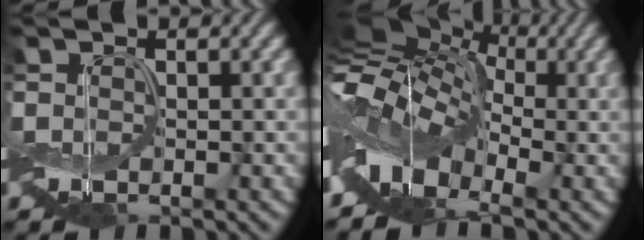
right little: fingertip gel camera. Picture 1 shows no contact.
{"total": 11.7, "force": [-1.5, 7.7, 8.7], "torque": [-0.152, 0.004, -0.039]}